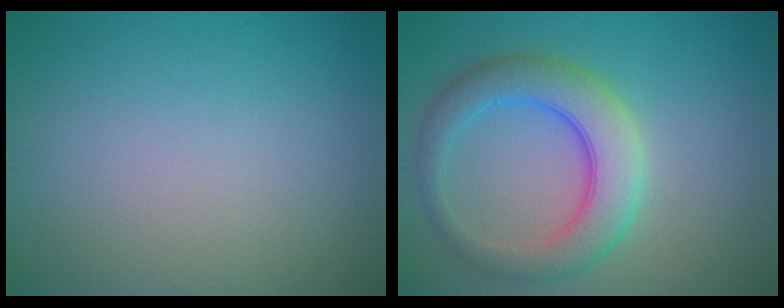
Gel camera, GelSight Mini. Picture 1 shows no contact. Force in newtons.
{"total": 5.9, "press": 5.9, "slide": 0.3}